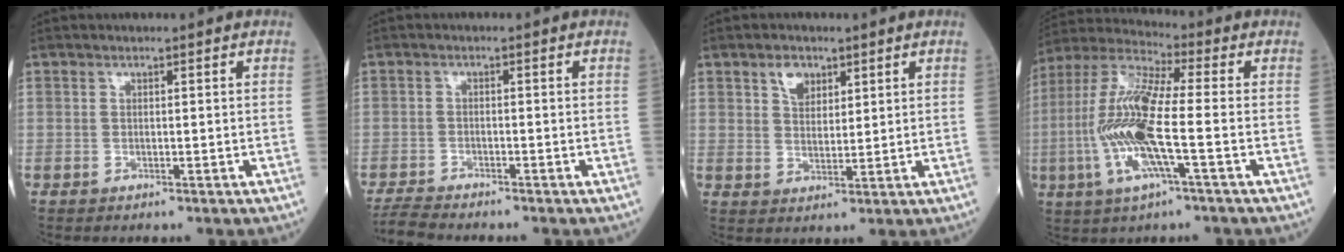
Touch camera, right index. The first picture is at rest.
{"total": 2.6, "force": [-2.5, -0.1, 0.9], "torque": [-0.022, -0.011, -0.044]}
{"total": 3.8, "force": [2.3, 2.3, 2.0], "torque": [-0.037, 0.005, 0.043]}
{"total": 15.0, "force": [-2.7, 1.7, 14.6], "torque": [-0.315, -0.002, -0.058]}